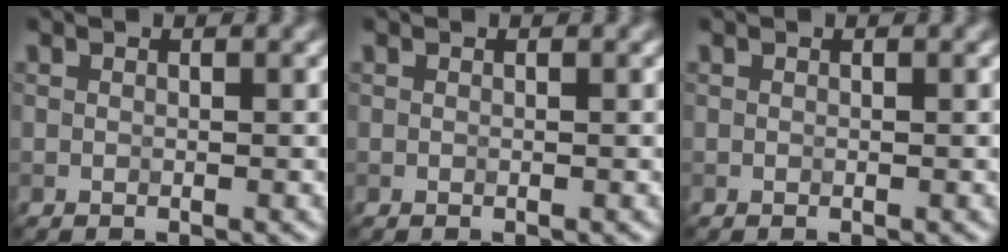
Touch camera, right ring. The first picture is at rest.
{"total": 0.0}
{"total": 0.0}